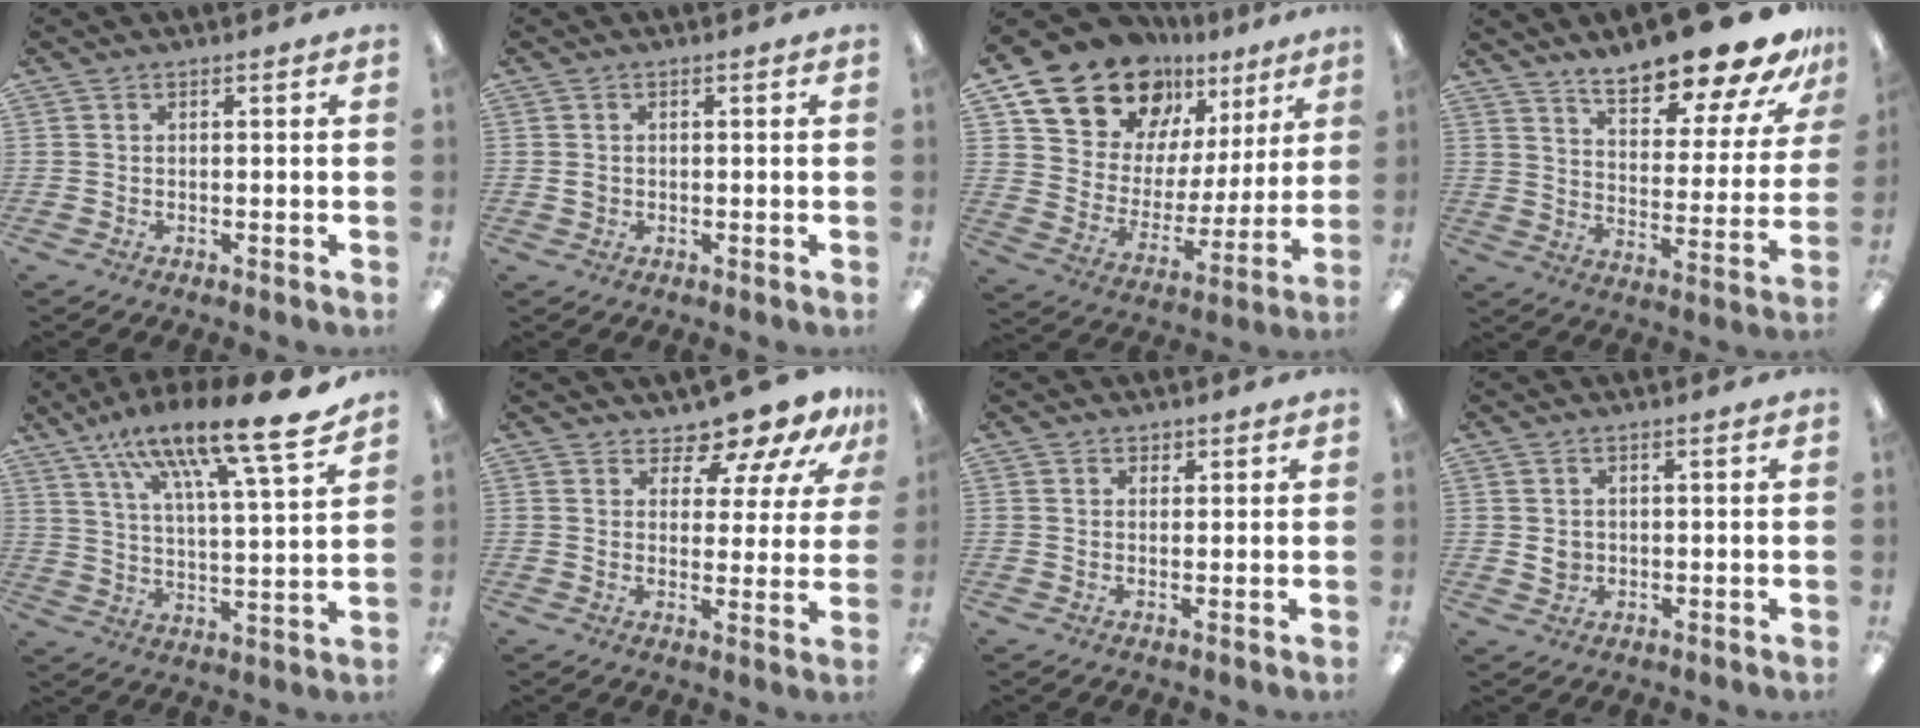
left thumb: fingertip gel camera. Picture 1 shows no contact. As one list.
[{"total": 1.3, "force": [0.1, 1.2, 0.5], "torque": [-0.009, 0.005, -0.001]}, {"total": 18.8, "force": [15.2, 9.7, 5.3], "torque": [-0.118, -0.116, 0.281]}, {"total": 19.2, "force": [16.0, 4.9, 9.4], "torque": [-0.139, -0.116, 0.268]}, {"total": 17.4, "force": [13.4, 2.9, 10.6], "torque": [-0.174, -0.088, 0.217]}, {"total": 10.6, "force": [9.0, 3.9, 4.0], "torque": [-0.062, -0.072, 0.159]}, {"total": 1.8, "force": [1.2, 1.3, 0.1], "torque": [0.006, -0.001, 0.019]}, {"total": 2.6, "force": [0.4, 2.3, 1.1], "torque": [-0.014, 0.000, 0.006]}]